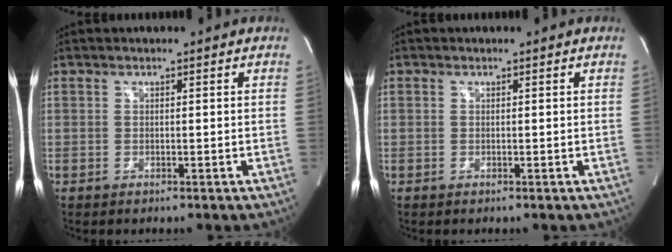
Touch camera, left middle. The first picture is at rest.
{"total": 0.0}